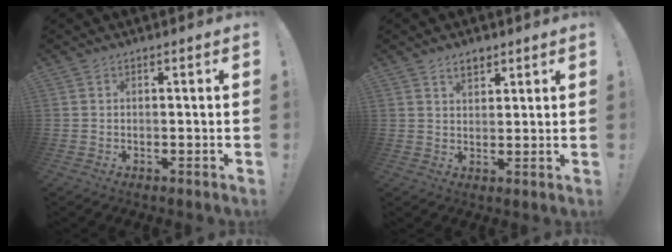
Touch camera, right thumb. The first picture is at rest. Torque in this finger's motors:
{"motor_torque": [-0.29, 0.41, 0.31, 0.21, 0.00]}